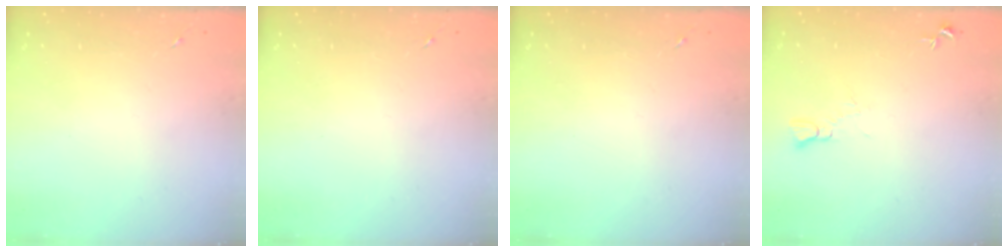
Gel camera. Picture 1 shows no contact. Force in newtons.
{"total": 0.0}
{"total": 0.0}
{"total": 3.7, "press": 3.7, "slide": 0.3}